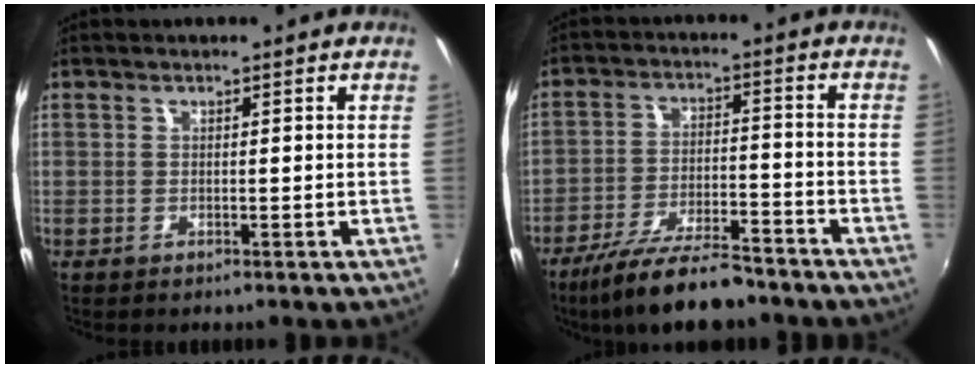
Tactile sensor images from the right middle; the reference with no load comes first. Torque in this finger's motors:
{"motor_torque": [1.15, -0.99, 0.60, 0.20]}